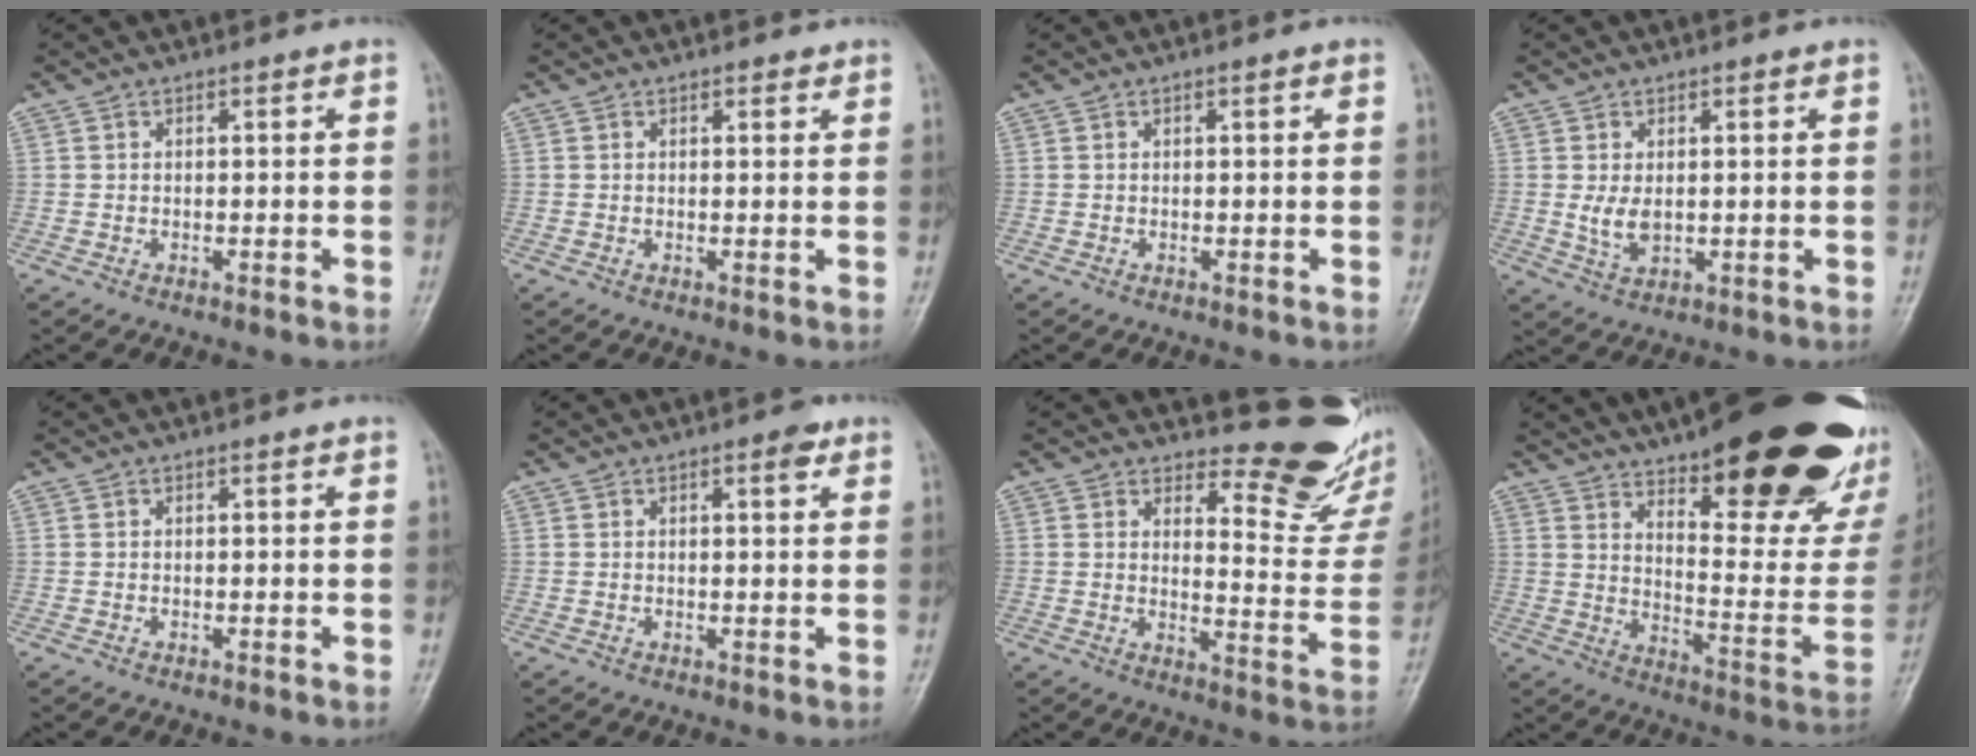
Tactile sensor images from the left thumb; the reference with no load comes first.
{"total": 1.5, "force": [1.2, 0.7, 0.7], "torque": [-0.003, -0.007, 0.013]}
{"total": 0.7, "force": [0.4, 0.2, 0.5], "torque": [-0.008, -0.001, 0.005]}
{"total": 4.1, "force": [0.8, 2.5, 3.1], "torque": [-0.053, -0.013, 0.022]}
{"total": 0.0}
{"total": 2.6, "force": [1.4, 0.9, 1.9], "torque": [-0.022, -0.004, 0.016]}
{"total": 14.3, "force": [12.7, 4.5, 4.7], "torque": [-0.020, -0.139, 0.146]}
{"total": 34.1, "force": [22.1, 10.0, 24.0], "torque": [-0.269, -0.088, 0.316]}